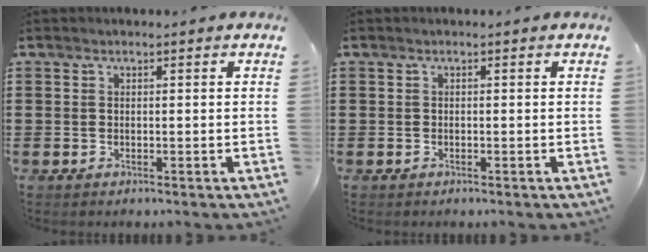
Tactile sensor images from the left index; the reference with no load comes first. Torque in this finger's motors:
{"motor_torque": [-0.01, 0.01, 0.00, -0.01]}